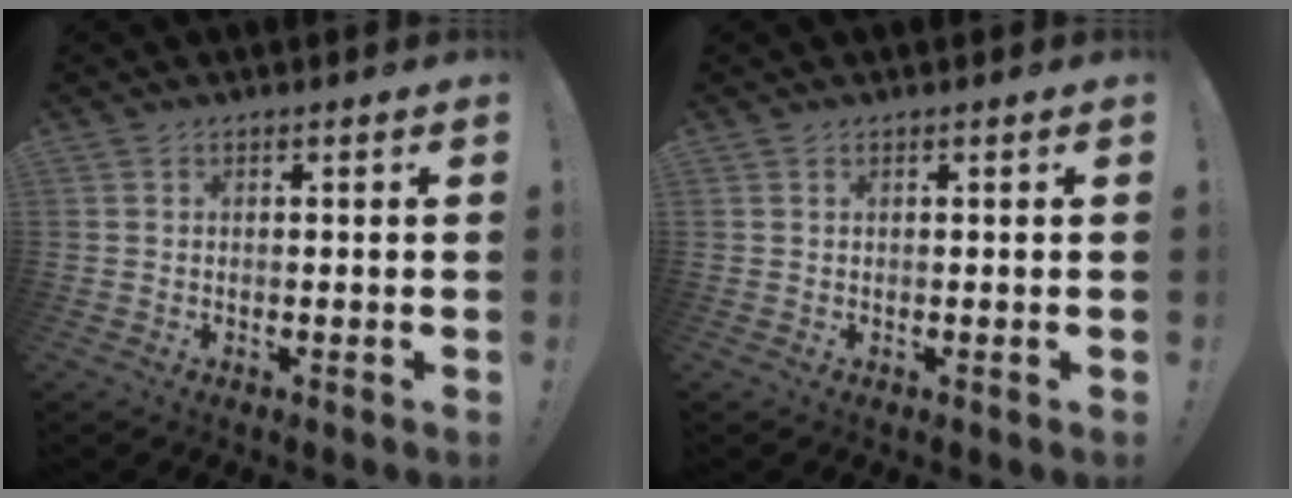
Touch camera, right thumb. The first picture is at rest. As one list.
[{"total": 0.0}]